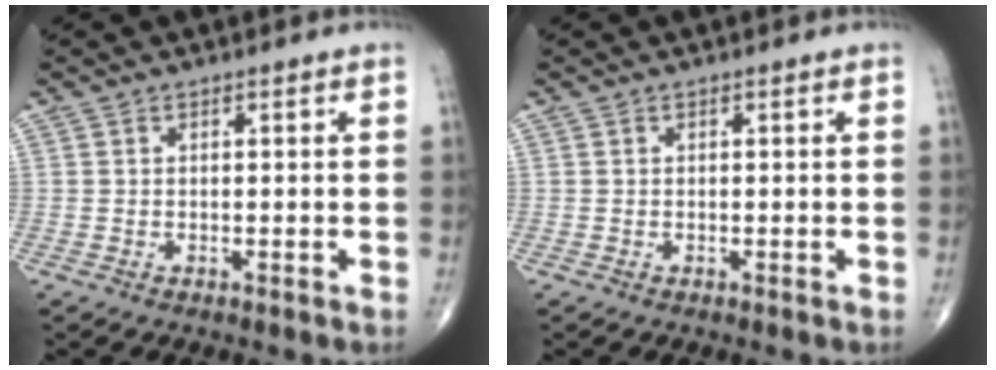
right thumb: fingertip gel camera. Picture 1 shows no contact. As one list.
[{"total": 0.0}]